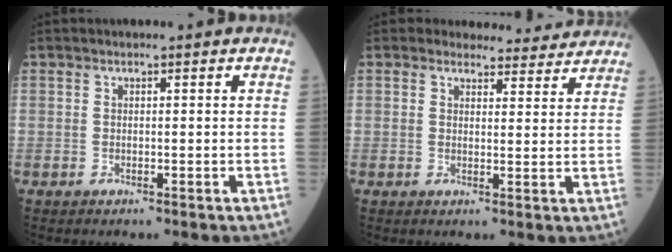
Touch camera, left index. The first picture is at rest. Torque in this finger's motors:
{"motor_torque": [0.51, -0.78, -0.10, -0.03]}